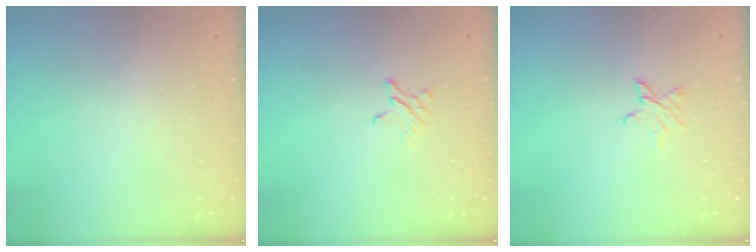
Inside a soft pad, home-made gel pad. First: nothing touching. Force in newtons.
{"total": 2.3, "press": 2.3, "slide": 0.2}
{"total": 3.5, "press": 3.5, "slide": 0.3}